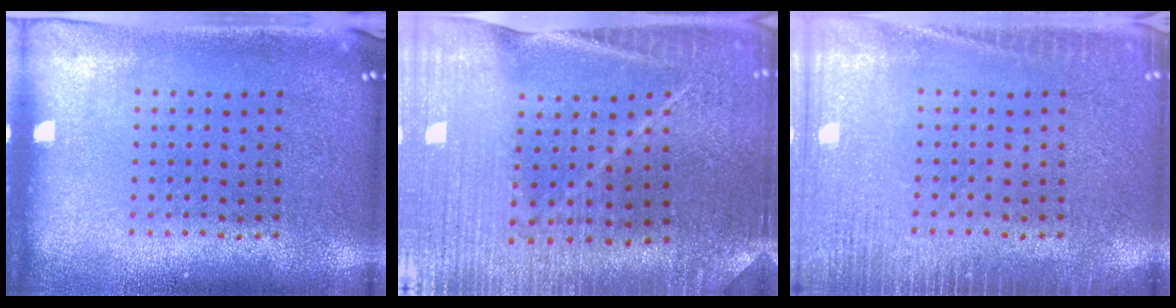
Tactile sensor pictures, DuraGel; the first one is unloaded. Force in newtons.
{"total": 2.6, "press": 2.6, "slide": 0.4}
{"total": 2.9, "press": 2.9, "slide": 0.4}